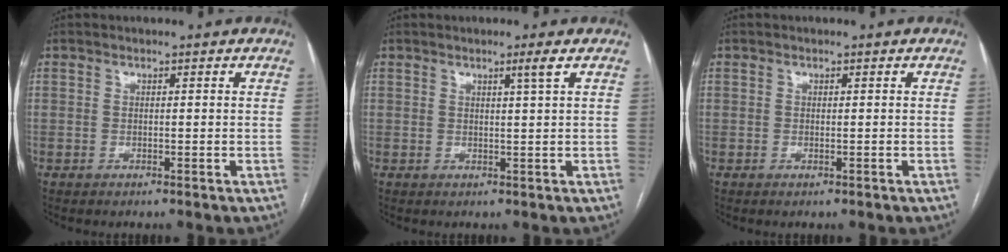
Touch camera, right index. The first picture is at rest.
{"total": 1.6, "force": [0.8, -0.8, 1.1], "torque": [-0.025, -0.008, 0.018]}
{"total": 0.0}